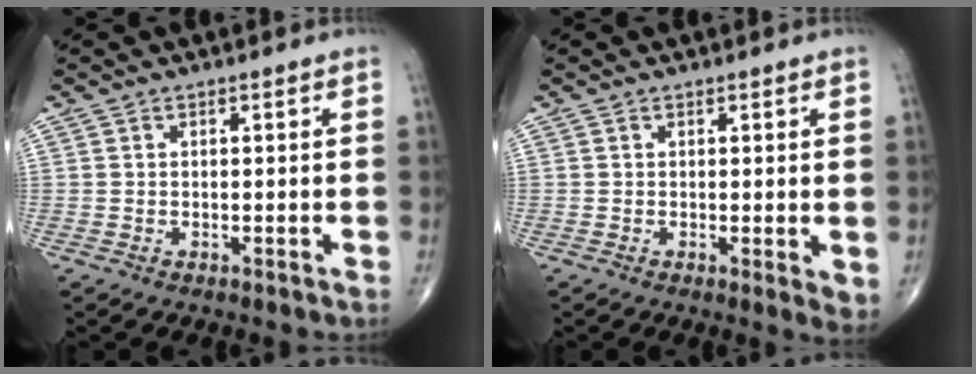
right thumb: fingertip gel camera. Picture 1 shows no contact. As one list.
[{"total": 3.1, "force": [0.0, 0.9, 3.0], "torque": [-0.044, -0.012, -0.001]}]